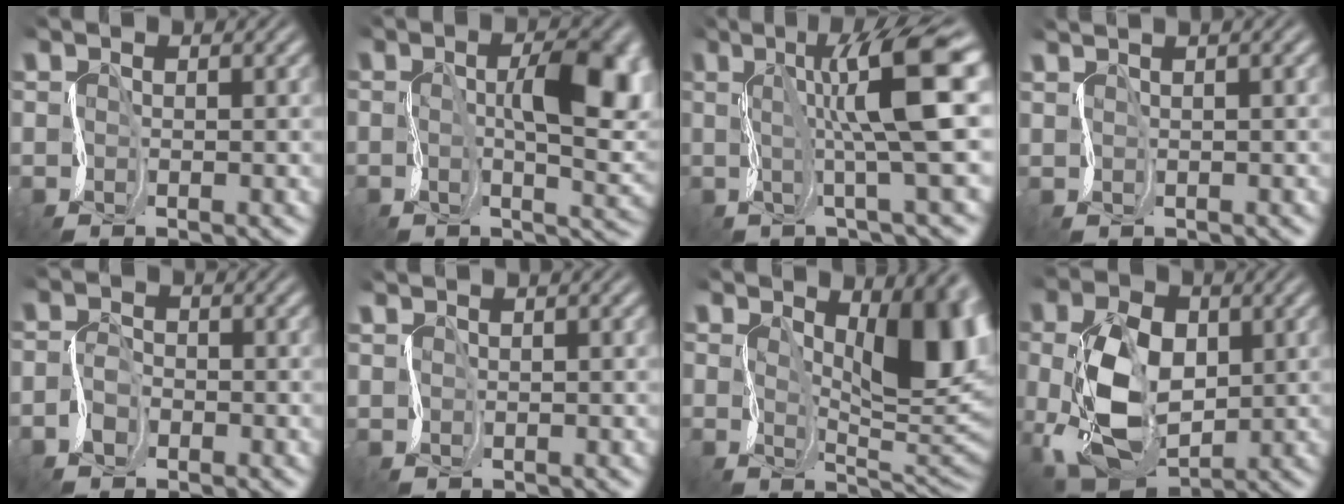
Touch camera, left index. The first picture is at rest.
{"total": 7.9, "force": [1.1, 2.9, 7.3], "torque": [-0.121, 0.007, 0.018]}
{"total": 8.1, "force": [1.7, 0.7, 7.9], "torque": [-0.103, 0.021, 0.023]}
{"total": 2.5, "force": [1.8, 1.0, 1.4], "torque": [-0.006, 0.027, 0.002]}
{"total": 1.5, "force": [-1.3, 0.7, 0.2], "torque": [-0.018, 0.008, -0.036]}
{"total": 0.8, "force": [0.5, -0.3, -0.6], "torque": [0.013, -0.001, 0.005]}
{"total": 9.3, "force": [2.0, 3.9, 8.1], "torque": [-0.109, 0.008, 0.031]}
{"total": 7.0, "force": [0.4, 5.1, 4.8], "torque": [-0.127, 0.000, 0.011]}